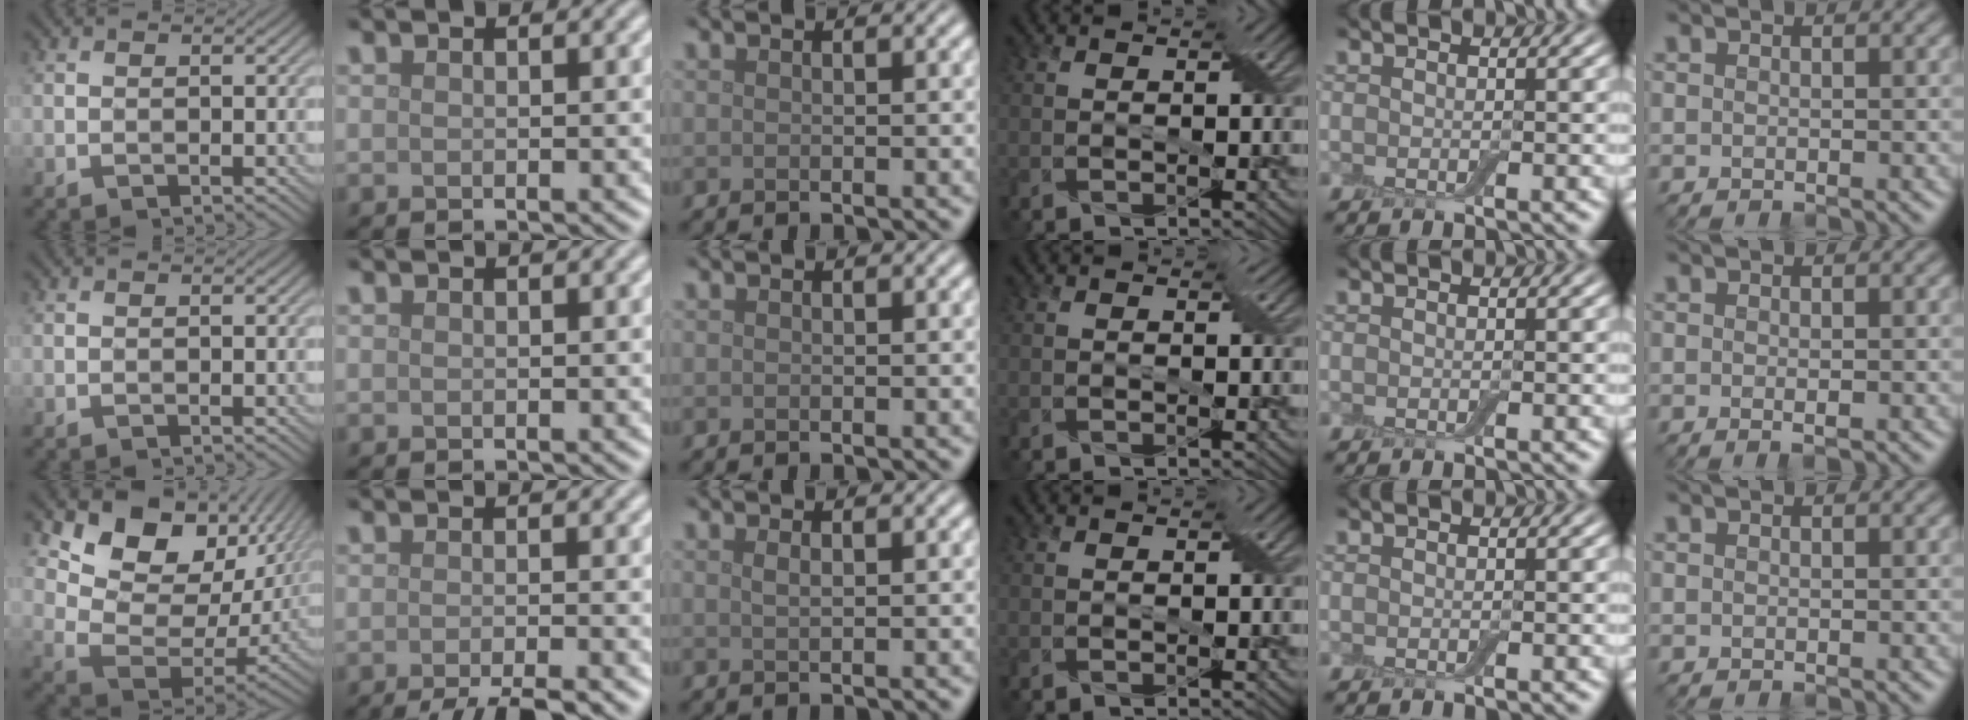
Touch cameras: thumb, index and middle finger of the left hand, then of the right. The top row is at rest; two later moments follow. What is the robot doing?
{"motion": "peel", "object": "adhesive wrap"}